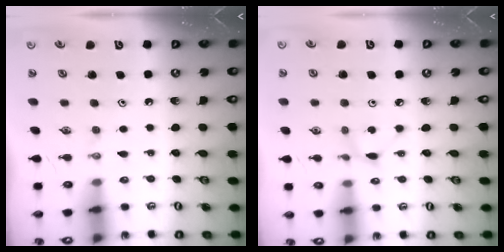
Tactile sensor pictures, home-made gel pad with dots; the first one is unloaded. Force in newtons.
{"total": 3.0, "press": 3.0, "slide": 0.3}